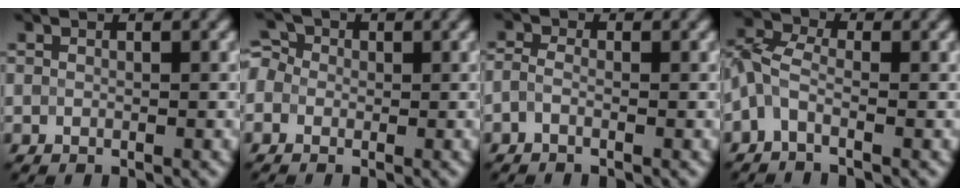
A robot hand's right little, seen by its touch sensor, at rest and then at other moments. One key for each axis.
{"total": 4.5, "fx": -0.1, "fy": 4.1, "fz": 1.8, "tx": -0.038, "ty": 0.027, "tz": -0.035}
{"total": 1.2, "fx": -0.7, "fy": 0.5, "fz": 0.8, "tx": -0.022, "ty": -0.002, "tz": -0.019}
{"total": 3.3, "fx": -1.3, "fy": 1.7, "fz": 2.4, "tx": -0.059, "ty": 0.008, "tz": -0.043}